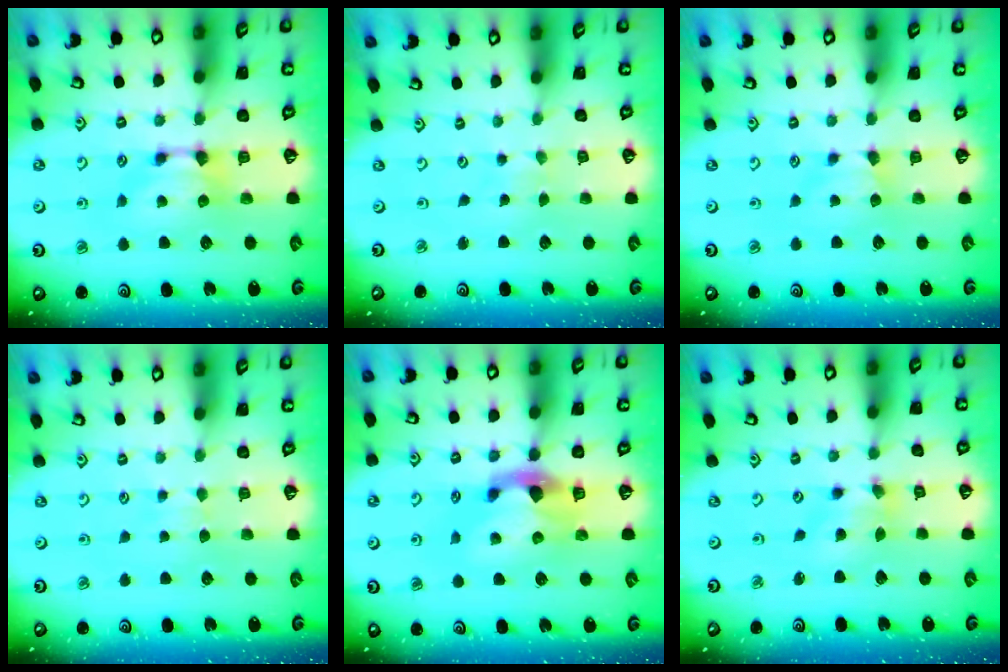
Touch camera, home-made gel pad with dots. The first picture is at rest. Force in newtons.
{"total": 4.8, "press": 4.8, "slide": 0.1}
{"total": 1.2, "press": 1.1, "slide": 0.4}
{"total": 2.5, "press": 2.5, "slide": 0.3}
{"total": 2.8, "press": 2.5, "slide": 1.3}
{"total": 1.5, "press": 0.7, "slide": 1.3}